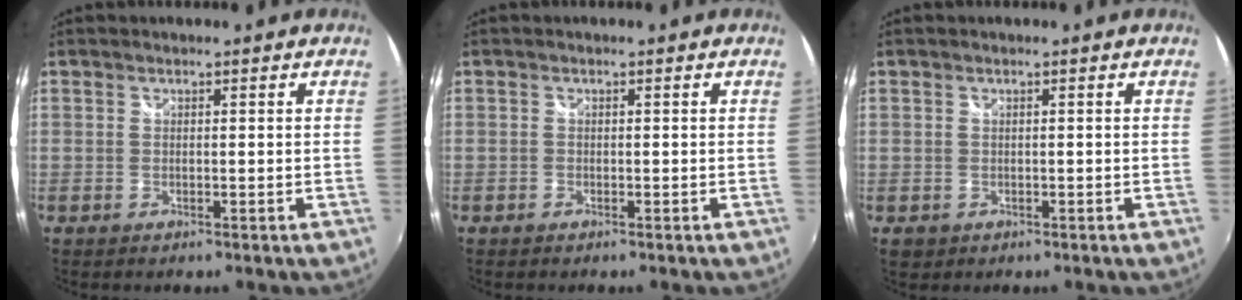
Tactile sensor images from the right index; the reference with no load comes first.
{"total": 0.7, "force": [-0.6, 0.4, 0.0], "torque": [-0.003, -0.003, -0.012]}
{"total": 2.0, "force": [-0.5, 1.9, 0.3], "torque": [-0.008, -0.003, -0.005]}